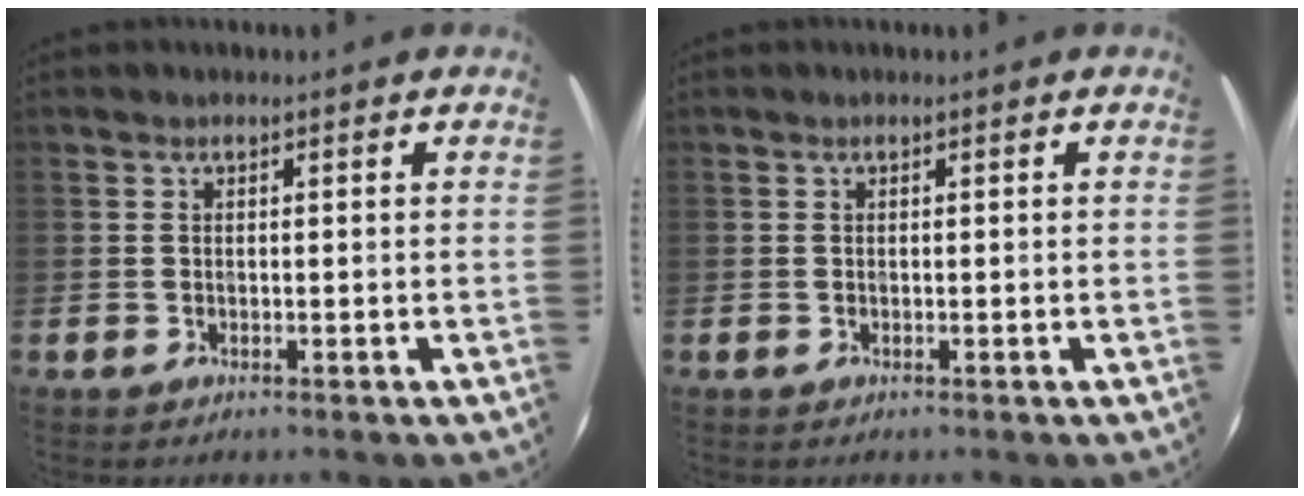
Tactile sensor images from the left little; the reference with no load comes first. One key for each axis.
{"total": 0.0}